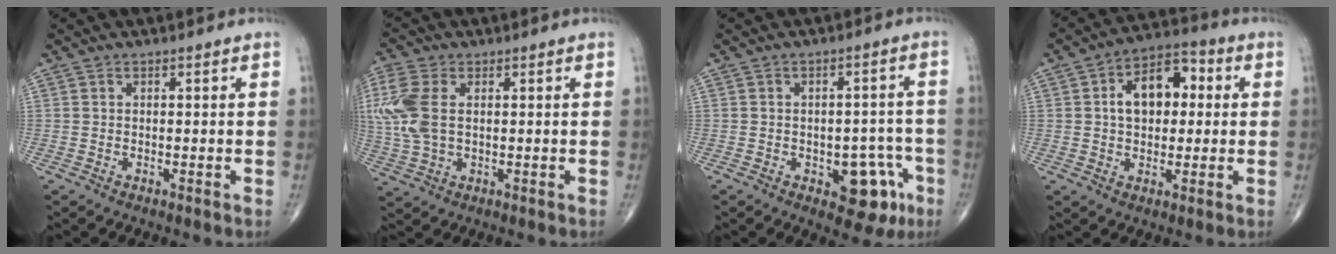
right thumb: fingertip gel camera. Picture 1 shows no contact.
{"total": 10.2, "force": [1.6, 6.2, 7.9], "torque": [-0.212, 0.009, 0.034]}
{"total": 9.1, "force": [-3.8, 5.1, 6.5], "torque": [-0.043, 0.027, -0.040]}
{"total": 11.7, "force": [1.8, 7.5, 8.8], "torque": [-0.114, 0.024, 0.021]}